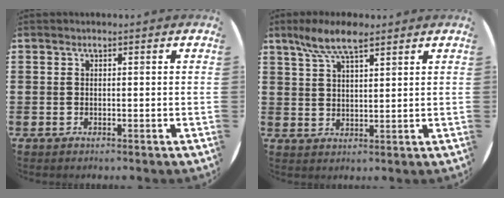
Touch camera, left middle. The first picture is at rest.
{"total": 7.0, "force": [5.1, 2.0, 4.3], "torque": [-0.097, -0.001, 0.093]}